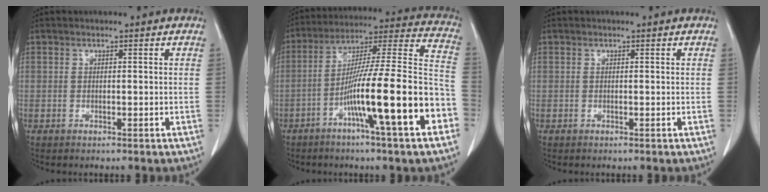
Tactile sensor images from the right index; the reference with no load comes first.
{"total": 20.8, "force": [-8.1, 0.5, 19.2], "torque": [-0.264, 0.007, -0.135]}
{"total": 0.0}